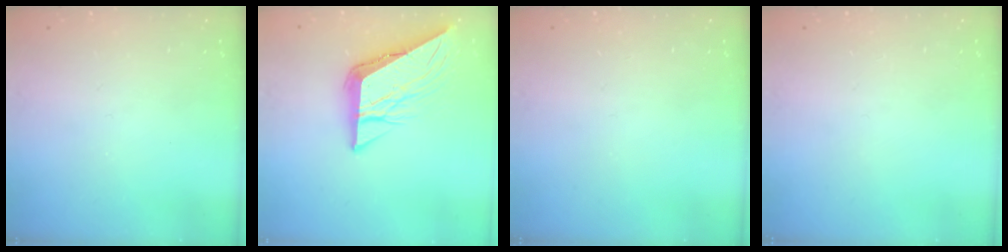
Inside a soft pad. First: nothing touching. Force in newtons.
{"total": 9.0, "press": 8.9, "slide": 1.0}
{"total": 0.0}
{"total": 0.0}